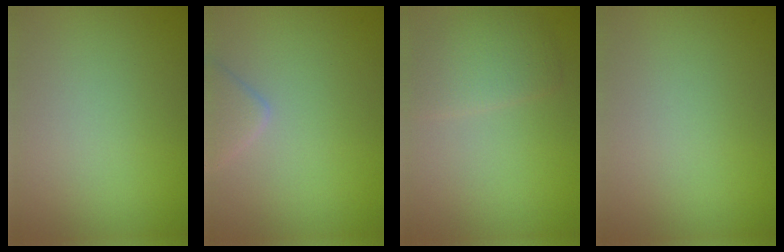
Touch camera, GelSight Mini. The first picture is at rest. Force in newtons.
{"total": 2.3, "press": 2.3, "slide": 0.1}
{"total": 3.1, "press": 3.1, "slide": 0.1}
{"total": 0.0}